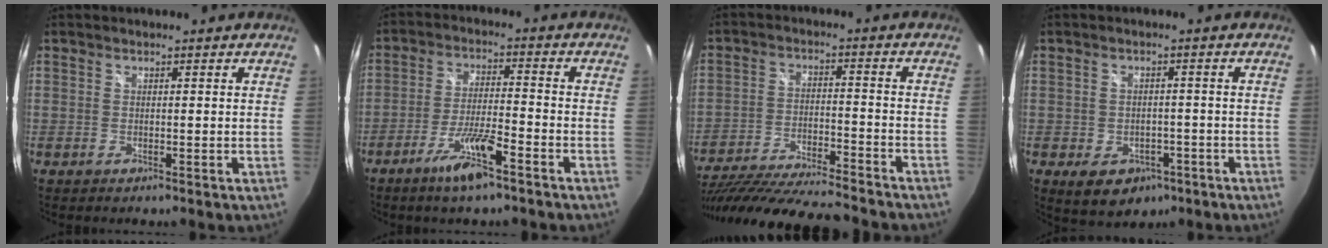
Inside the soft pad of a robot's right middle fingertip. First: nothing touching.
{"total": 8.5, "force": [-5.6, 1.0, 6.3], "torque": [-0.133, -0.007, -0.101]}
{"total": 23.6, "force": [-20.5, 3.2, 11.4], "torque": [-0.216, -0.055, -0.321]}
{"total": 7.9, "force": [-4.2, 5.6, 3.7], "torque": [-0.074, -0.004, -0.044]}